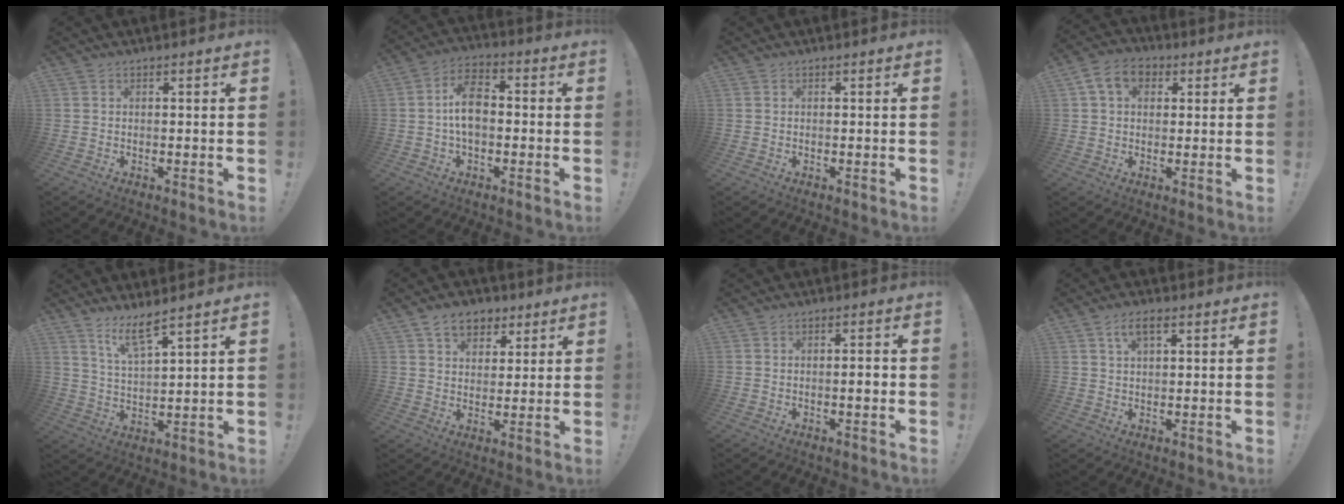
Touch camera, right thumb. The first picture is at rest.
{"total": 9.5, "force": [-0.5, 5.8, 7.5], "torque": [-0.132, 0.010, -0.009]}
{"total": 0.0}
{"total": 8.5, "force": [3.1, 6.1, 5.1], "torque": [-0.087, 0.010, 0.061]}
{"total": 8.3, "force": [6.2, 1.4, 5.2], "torque": [-0.092, -0.035, 0.108]}
{"total": 8.9, "force": [5.0, 6.3, 3.9], "torque": [-0.051, -0.017, 0.094]}
{"total": 2.5, "force": [-0.7, 0.3, 2.4], "torque": [-0.033, -0.001, -0.016]}
{"total": 4.8, "force": [2.2, 2.2, 3.7], "torque": [-0.059, 0.000, 0.037]}